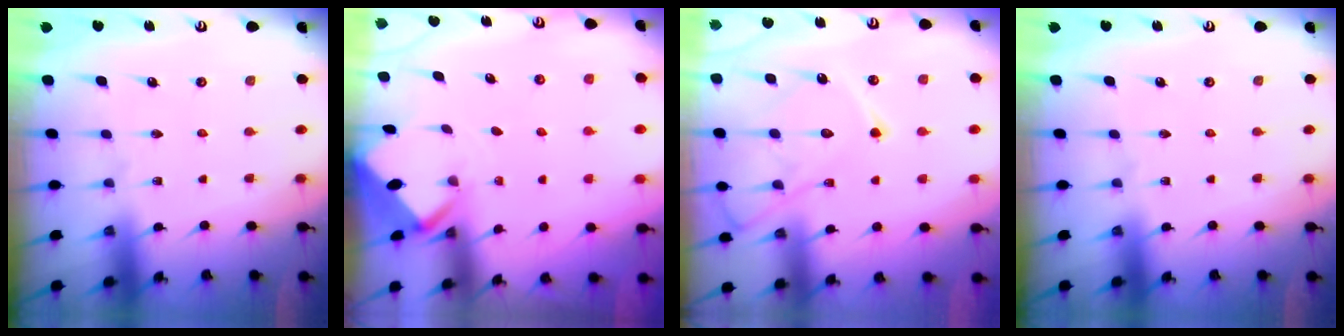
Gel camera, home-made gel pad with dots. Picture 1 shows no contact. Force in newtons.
{"total": 2.0, "press": 2.0, "slide": 0.2}
{"total": 14.8, "press": 14.7, "slide": 1.6}
{"total": 0.0}